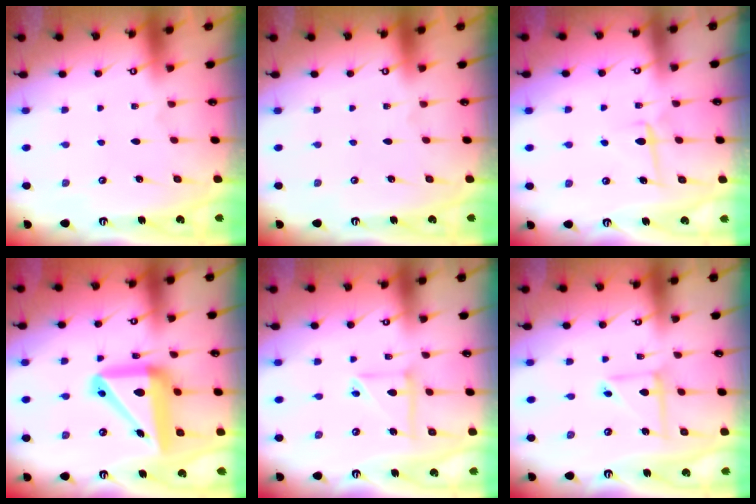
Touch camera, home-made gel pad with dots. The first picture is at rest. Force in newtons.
{"total": 0.0}
{"total": 6.2, "press": 6.1, "slide": 1.1}
{"total": 18.1, "press": 17.9, "slide": 2.6}
{"total": 7.9, "press": 7.8, "slide": 0.7}
{"total": 7.3, "press": 7.2, "slide": 0.5}